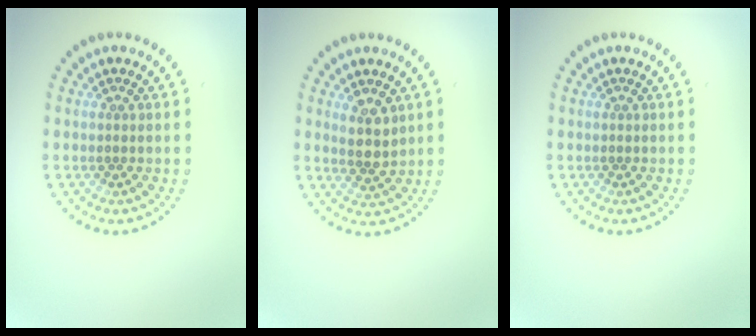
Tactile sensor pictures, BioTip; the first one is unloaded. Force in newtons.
{"total": 2.5, "press": 2.2, "slide": 1.2}
{"total": 0.0}